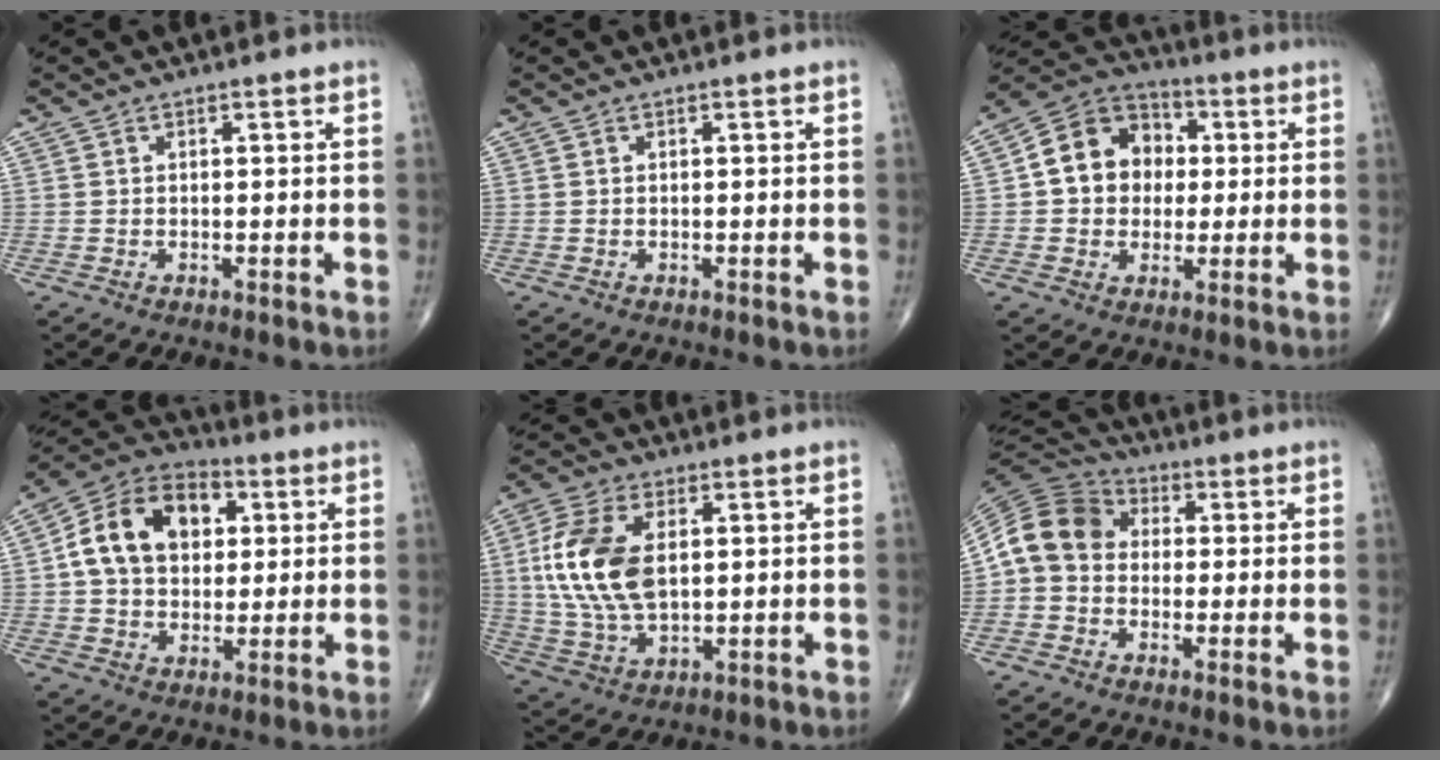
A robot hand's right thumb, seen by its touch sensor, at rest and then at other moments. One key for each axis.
{"total": 0.0}
{"total": 12.9, "fx": 1.3, "fy": 10.7, "fz": 7.1, "tx": -0.076, "ty": 0.022, "tz": 0.011}
{"total": 16.2, "fx": 3.3, "fy": 11.5, "fz": 10.9, "tx": -0.158, "ty": 0.014, "tz": 0.048}
{"total": 15.3, "fx": 2.4, "fy": 8.6, "fz": 12.4, "tx": -0.254, "ty": -0.006, "tz": 0.047}
{"total": 10.9, "fx": 0.0, "fy": 9.0, "fz": 6.1, "tx": -0.104, "ty": 0.035, "tz": -0.017}